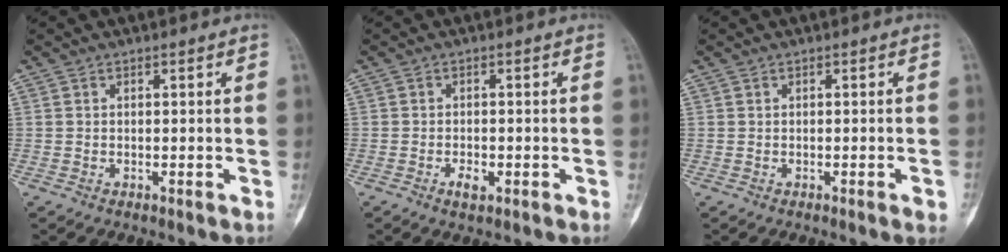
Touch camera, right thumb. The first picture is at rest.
{"total": 2.3, "force": [-1.0, 1.1, 1.7], "torque": [-0.030, 0.003, -0.014]}
{"total": 1.5, "force": [-0.7, 0.1, 1.3], "torque": [-0.019, 0.002, -0.009]}